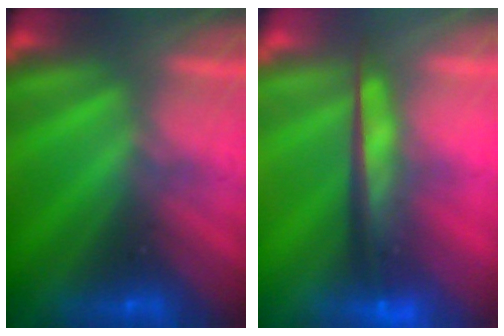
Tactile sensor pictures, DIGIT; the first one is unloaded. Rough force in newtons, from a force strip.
{"total": 6.9}